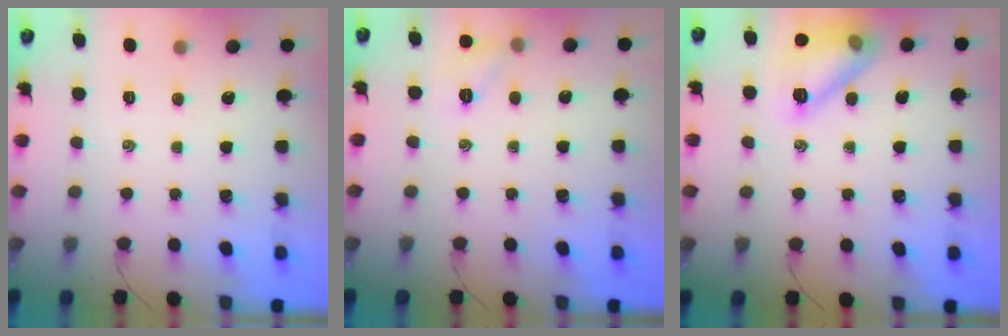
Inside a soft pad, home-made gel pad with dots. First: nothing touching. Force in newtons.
{"total": 6.7, "press": 6.6, "slide": 1.4}
{"total": 13.3, "press": 13.3, "slide": 0.2}